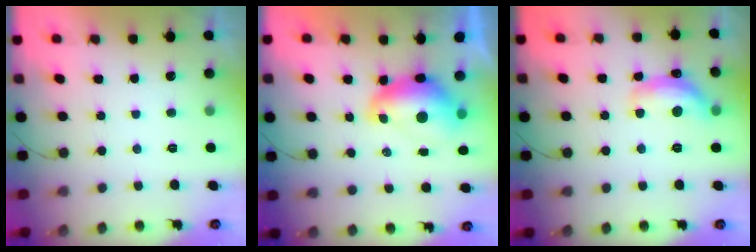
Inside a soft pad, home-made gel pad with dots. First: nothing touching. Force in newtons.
{"total": 9.8, "press": 9.8, "slide": 1.1}
{"total": 14.2, "press": 14.2, "slide": 1.0}